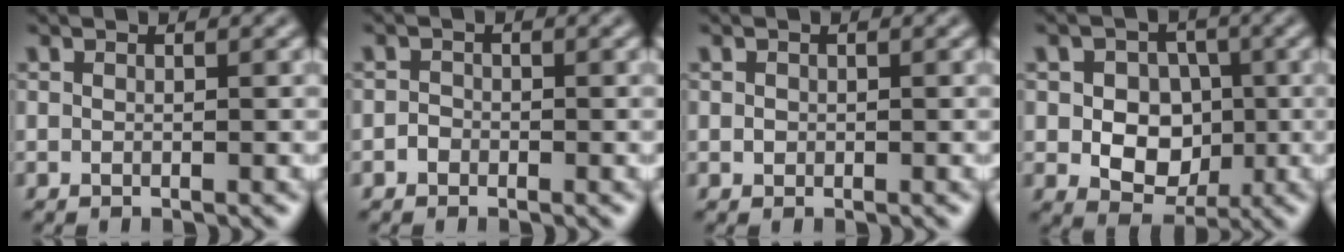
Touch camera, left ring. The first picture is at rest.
{"total": 0.8, "force": [-0.4, 0.7, 0.2], "torque": [-0.003, 0.000, -0.009]}
{"total": 0.5, "force": [0.1, 0.5, 0.1], "torque": [0.001, -0.004, 0.000]}
{"total": 5.7, "force": [-0.3, 4.6, 3.4], "torque": [-0.038, 0.001, -0.013]}